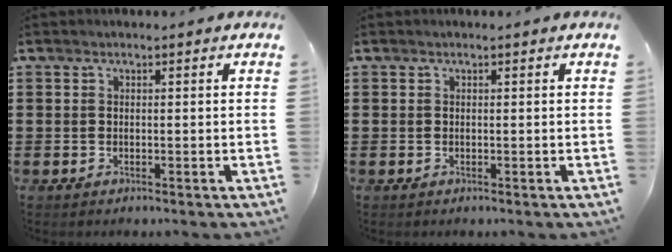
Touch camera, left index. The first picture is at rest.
{"total": 0.0}